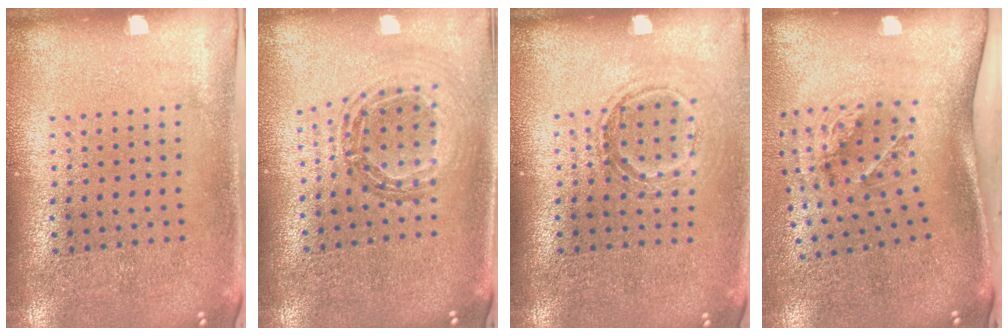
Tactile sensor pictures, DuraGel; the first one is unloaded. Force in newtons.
{"total": 0.9, "press": 0.9, "slide": 0.1}
{"total": 1.3, "press": 1.1, "slide": 0.7}
{"total": 1.9, "press": 1.2, "slide": 1.5}